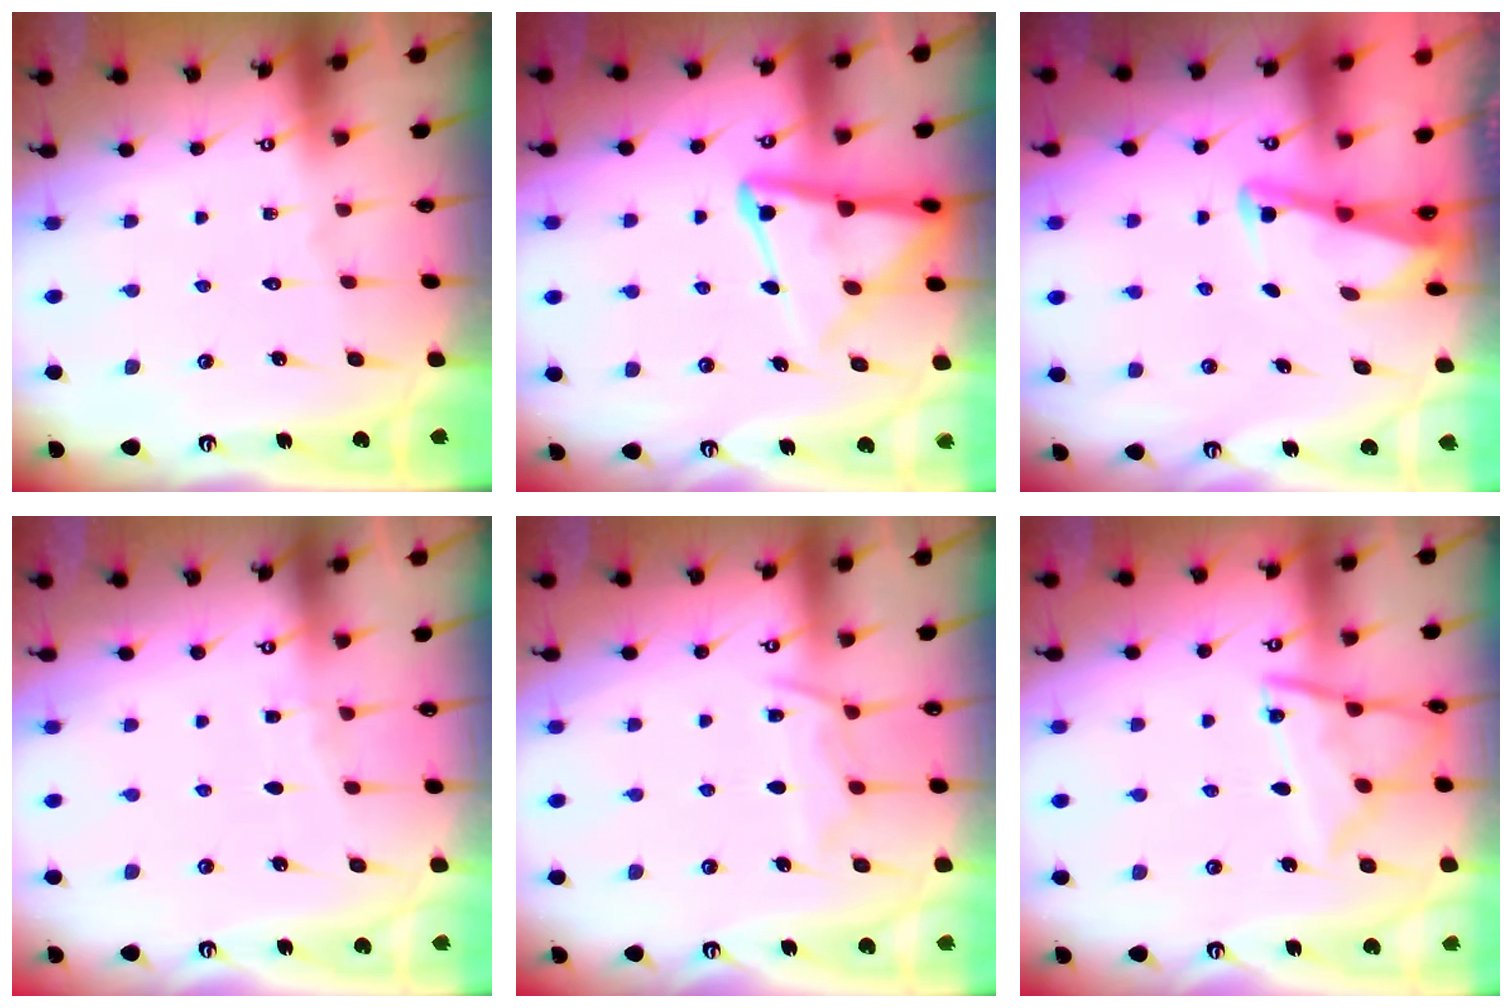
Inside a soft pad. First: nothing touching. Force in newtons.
{"total": 11.4, "press": 11.3, "slide": 1.2}
{"total": 2.8, "press": 2.8, "slide": 0.3}
{"total": 3.7, "press": 3.7, "slide": 0.3}
{"total": 9.4, "press": 9.3, "slide": 1.1}
{"total": 11.0, "press": 11.0, "slide": 0.4}